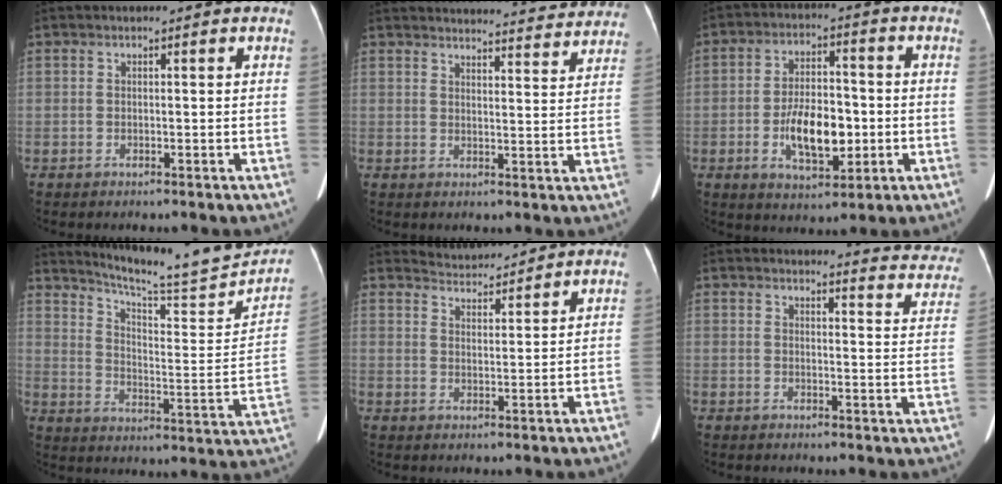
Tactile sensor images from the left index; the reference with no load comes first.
{"total": 19.6, "force": [18.8, 3.2, 4.5], "torque": [-0.055, -0.011, 0.223]}
{"total": 9.8, "force": [-2.2, 4.5, 8.5], "torque": [-0.160, 0.006, -0.034]}
{"total": 20.4, "force": [19.1, 0.6, 7.2], "torque": [-0.112, -0.069, 0.258]}
{"total": 3.9, "force": [3.8, -0.2, -0.8], "torque": [0.002, 0.008, 0.071]}
{"total": 14.8, "force": [14.3, 2.7, 2.5], "torque": [0.009, -0.058, 0.128]}